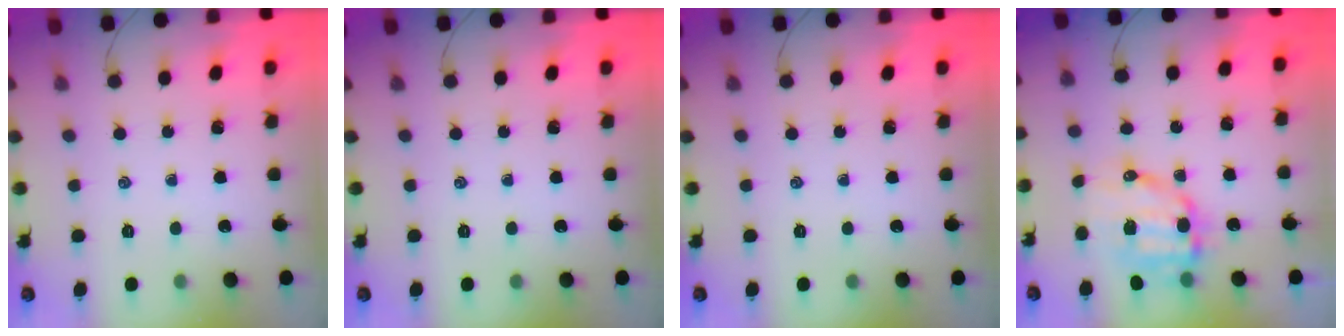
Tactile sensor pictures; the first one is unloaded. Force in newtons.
{"total": 0.0}
{"total": 0.0}
{"total": 11.0, "press": 10.8, "slide": 1.9}